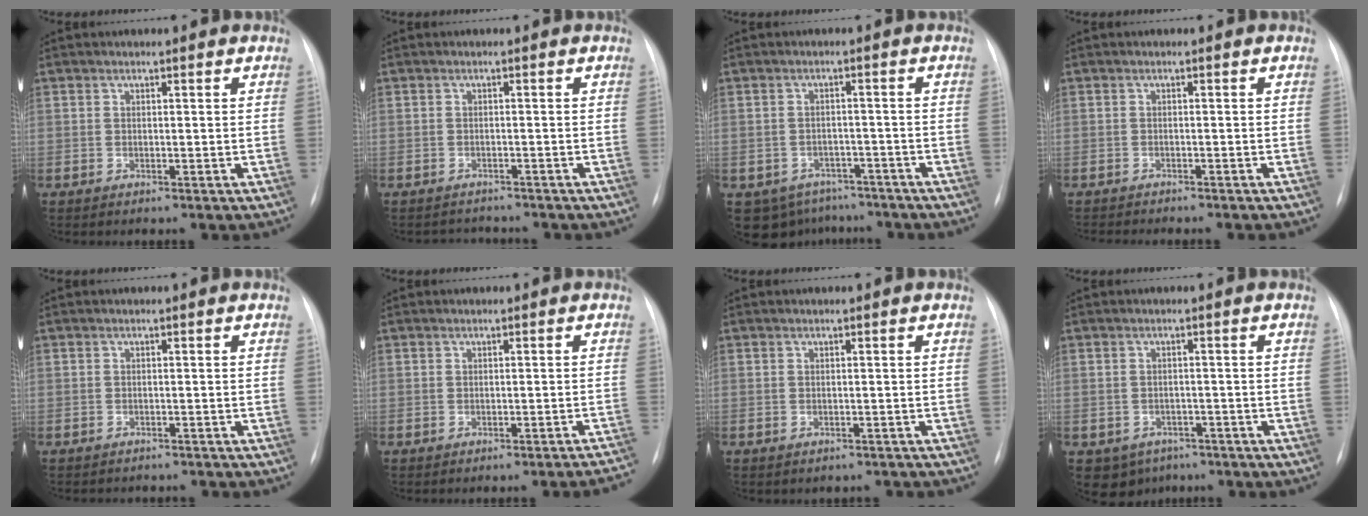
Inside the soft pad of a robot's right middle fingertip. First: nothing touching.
{"total": 2.8, "force": [-2.7, 0.8, -0.4], "torque": [0.007, -0.003, -0.038]}
{"total": 8.2, "force": [-6.0, 5.4, 1.2], "torque": [-0.016, 0.014, -0.074]}
{"total": 6.4, "force": [-5.7, 0.9, 2.6], "torque": [-0.027, -0.003, -0.074]}
{"total": 4.6, "force": [-4.1, 1.9, 0.6], "torque": [-0.003, 0.003, -0.048]}
{"total": 5.8, "force": [-5.5, -0.9, 1.3], "torque": [0.001, -0.002, -0.057]}
{"total": 3.0, "force": [-2.6, 1.5, 0.4], "torque": [-0.005, 0.010, -0.030]}
{"total": 5.2, "force": [-3.2, 3.9, 0.9], "torque": [-0.013, 0.010, -0.037]}